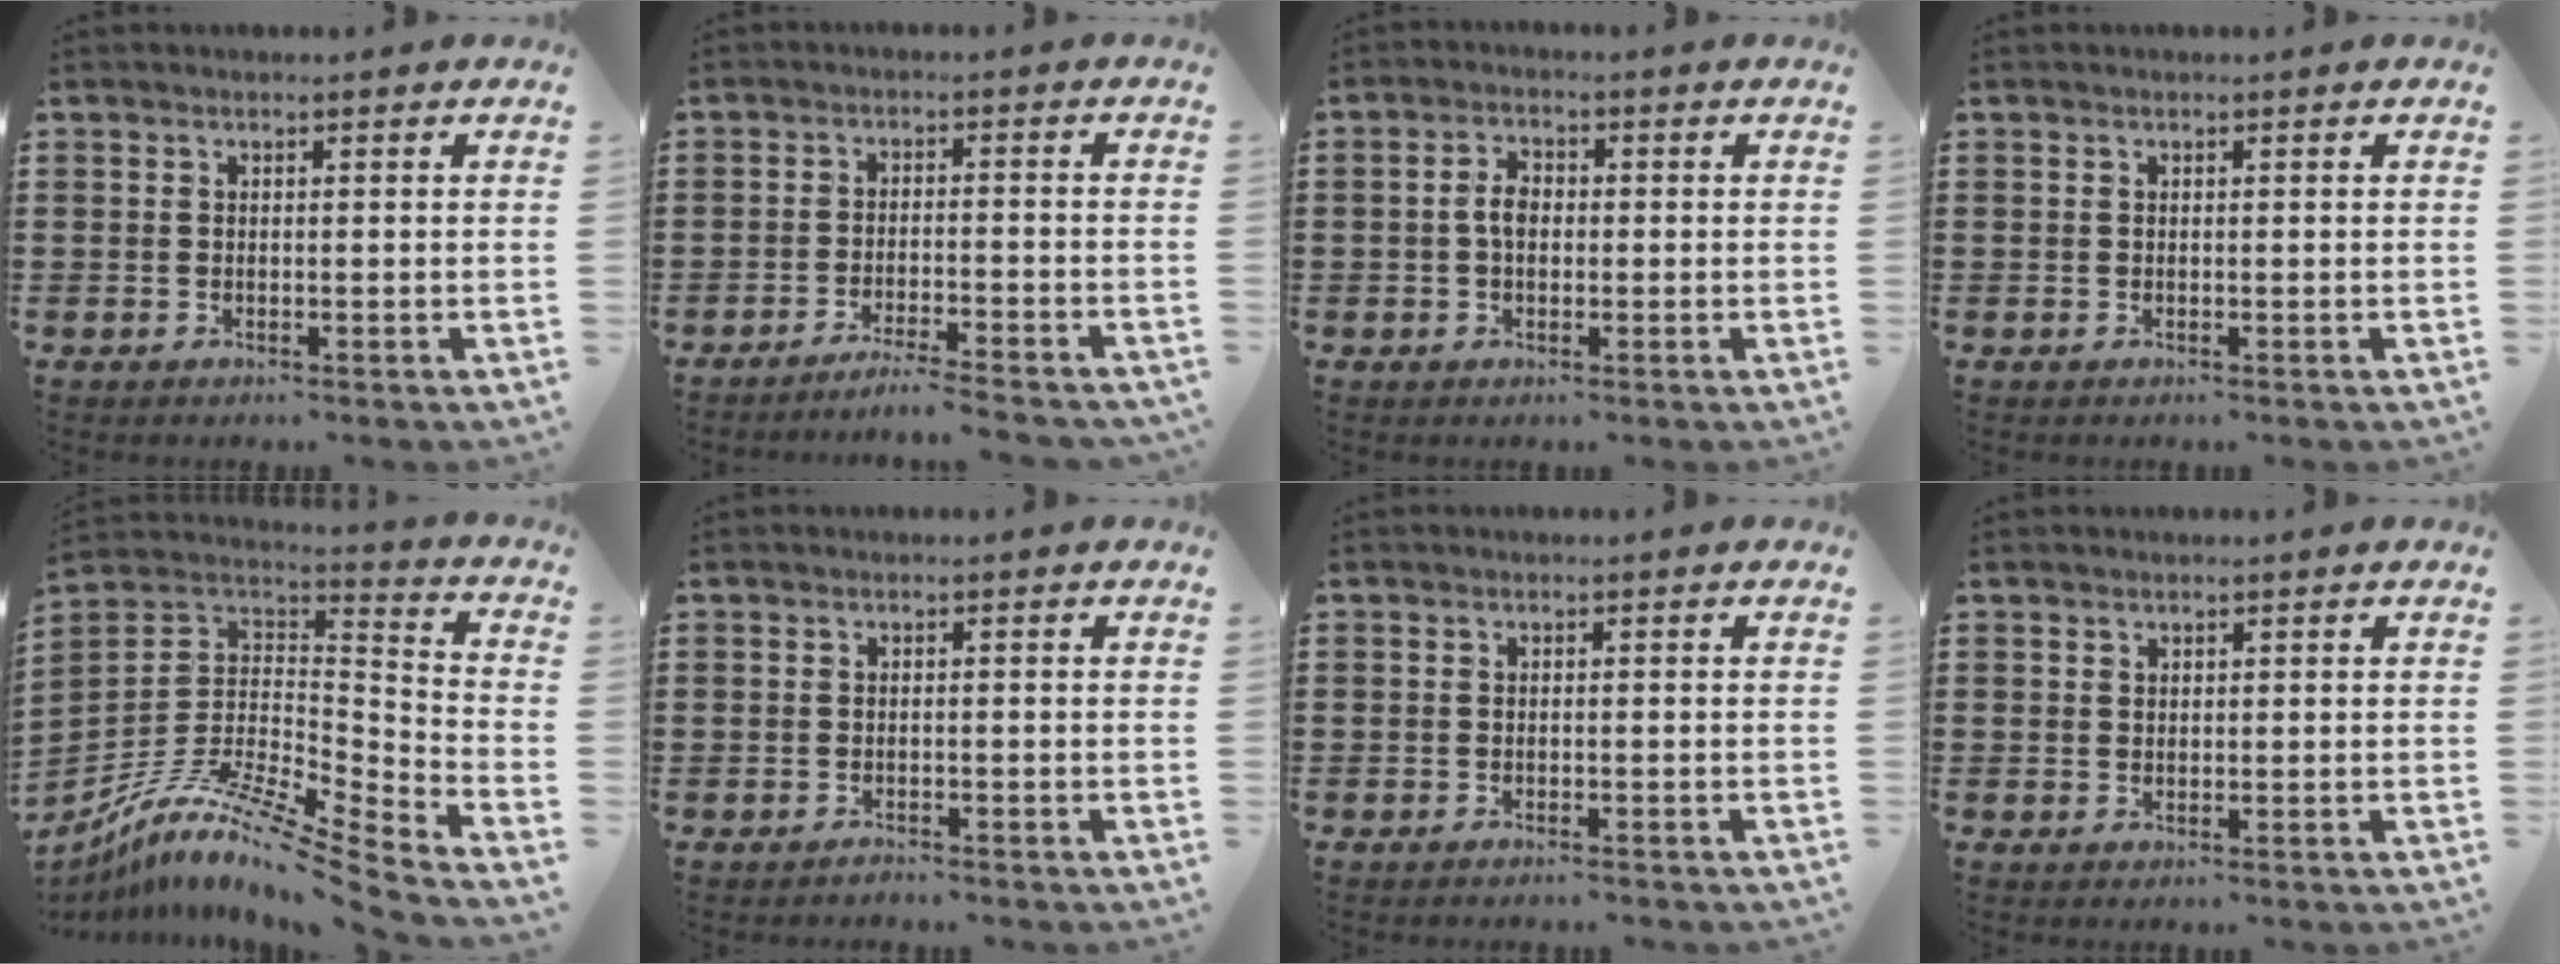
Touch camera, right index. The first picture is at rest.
{"total": 3.5, "force": [-3.3, -0.5, 1.1], "torque": [-0.020, -0.004, -0.067]}
{"total": 3.4, "force": [-0.2, 2.0, 2.7], "torque": [-0.052, 0.006, -0.005]}
{"total": 0.0}
{"total": 10.4, "force": [-8.0, 1.2, 6.5], "torque": [-0.139, -0.008, -0.164]}
{"total": 0.9, "force": [-0.9, 0.1, 0.0], "torque": [-0.002, 0.002, -0.019]}
{"total": 0.6, "force": [-0.6, 0.0, 0.2], "torque": [-0.005, -0.001, -0.012]}
{"total": 0.8, "force": [0.6, 0.5, 0.1], "torque": [-0.003, 0.001, 0.012]}